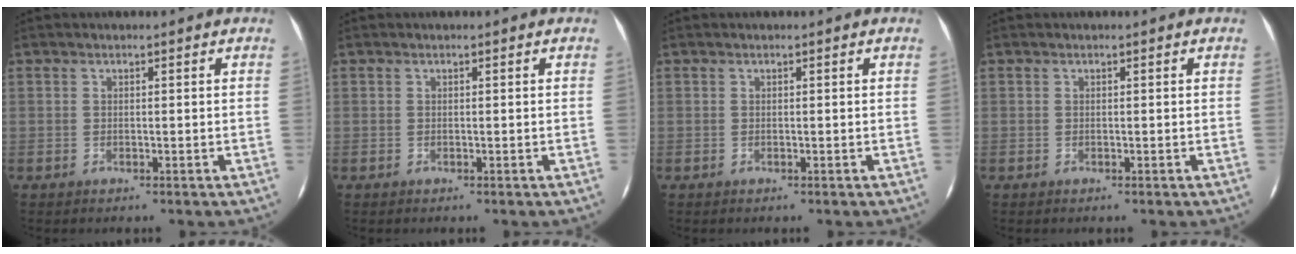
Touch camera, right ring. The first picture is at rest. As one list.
[{"total": 0.0}, {"total": 0.0}, {"total": 0.0}]